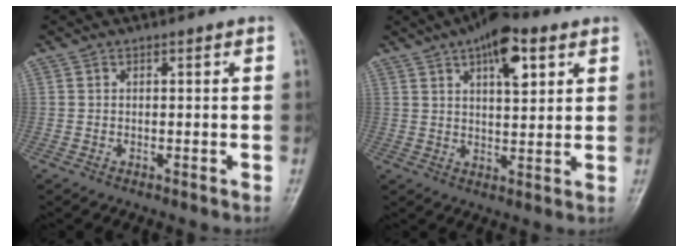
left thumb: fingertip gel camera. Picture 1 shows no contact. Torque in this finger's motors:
{"motor_torque": [1.50, 1.07, 0.99, -0.82, 0.12]}